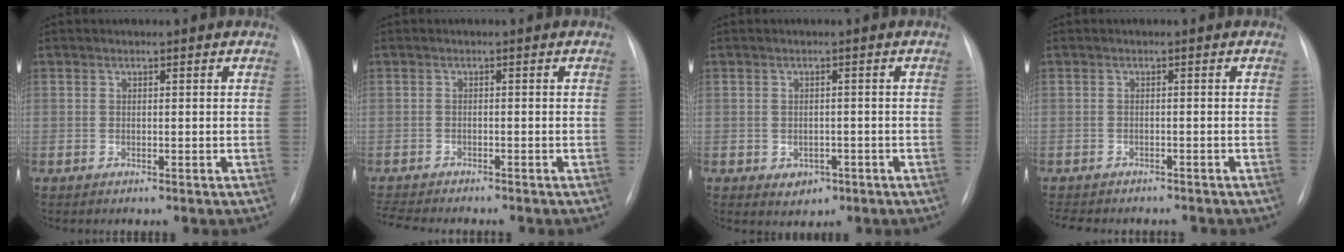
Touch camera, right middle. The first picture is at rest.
{"total": 6.1, "force": [-5.7, 0.7, 2.3], "torque": [-0.040, -0.012, -0.087]}
{"total": 2.6, "force": [-1.2, 2.0, 1.2], "torque": [-0.016, 0.001, -0.003]}
{"total": 8.8, "force": [-7.6, 3.0, 3.3], "torque": [-0.062, -0.003, -0.094]}